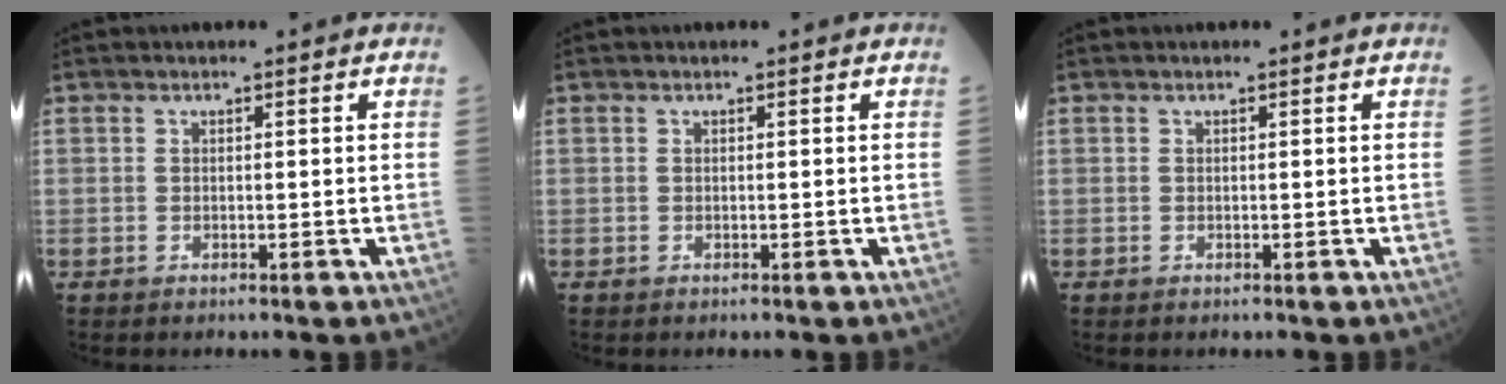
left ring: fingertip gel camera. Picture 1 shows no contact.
{"total": 0.0}
{"total": 0.0}